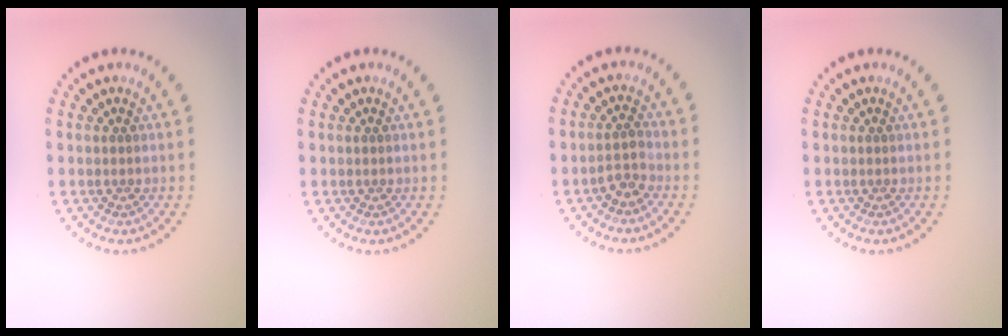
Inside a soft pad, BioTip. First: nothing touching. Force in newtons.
{"total": 0.0}
{"total": 1.3, "press": 1.2, "slide": 0.6}
{"total": 0.0}